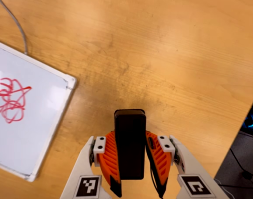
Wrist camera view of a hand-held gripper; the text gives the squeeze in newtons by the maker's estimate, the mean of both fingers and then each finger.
{"total": 4.1, "left": 2.9, "right": 5.4}